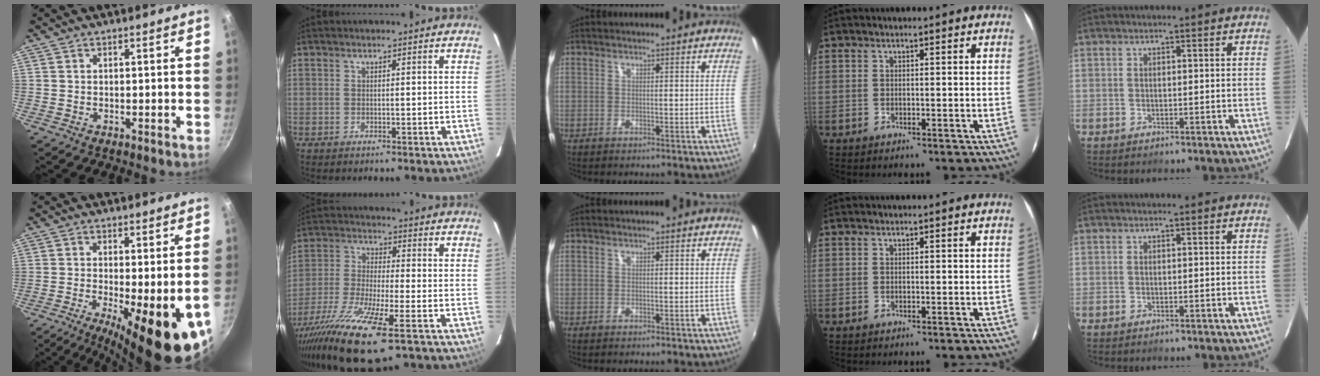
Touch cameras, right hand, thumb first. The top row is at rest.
{"thumb": {"total": 17.6, "force": [-5.7, 4.9, 15.9], "torque": [-0.221, -0.015, -0.072]}, "index": {"total": 16.3, "force": [-10.0, 2.5, 12.7], "torque": [-0.257, -0.054, -0.191]}}